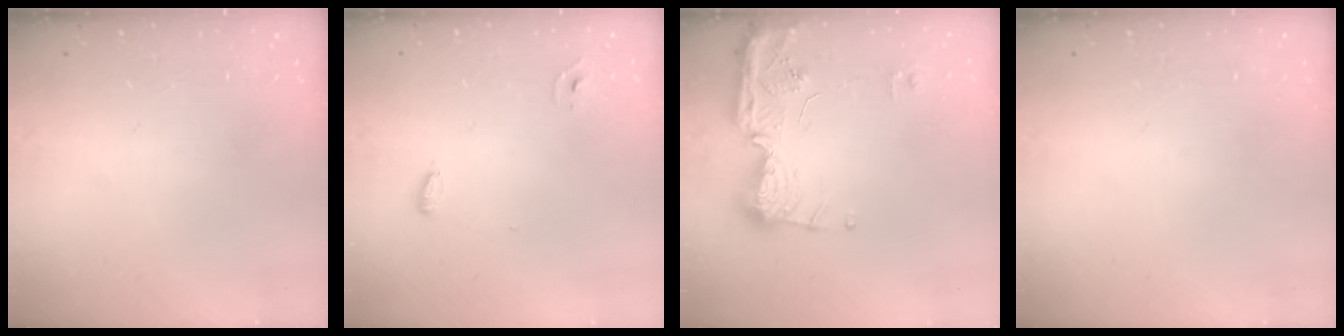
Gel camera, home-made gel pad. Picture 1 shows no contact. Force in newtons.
{"total": 3.5, "press": 3.2, "slide": 1.4}
{"total": 15.0, "press": 14.9, "slide": 0.8}
{"total": 0.0}